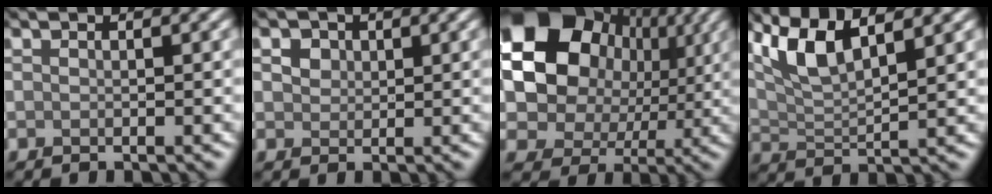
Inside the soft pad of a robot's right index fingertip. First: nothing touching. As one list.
[{"total": 4.0, "force": [2.1, 2.8, 2.0], "torque": [-0.049, 0.011, 0.024]}, {"total": 18.3, "force": [4.4, 15.0, 9.4], "torque": [-0.192, 0.028, 0.071]}, {"total": 5.7, "force": [3.7, 1.4, 4.1], "torque": [-0.080, 0.009, 0.071]}]